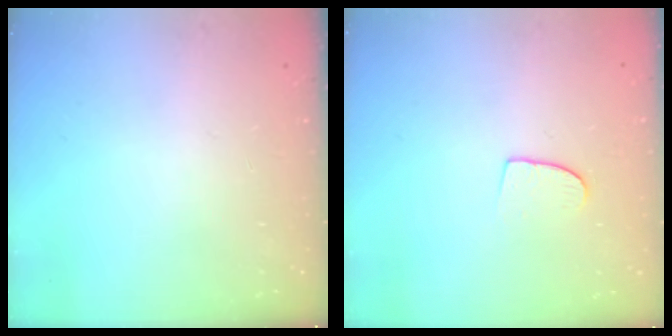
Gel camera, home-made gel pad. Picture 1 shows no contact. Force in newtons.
{"total": 6.8, "press": 6.7, "slide": 0.5}